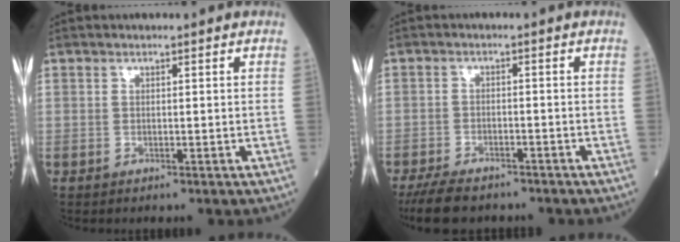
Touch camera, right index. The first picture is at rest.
{"total": 8.0, "force": [-6.6, 2.8, 3.6], "torque": [-0.060, -0.012, -0.103]}